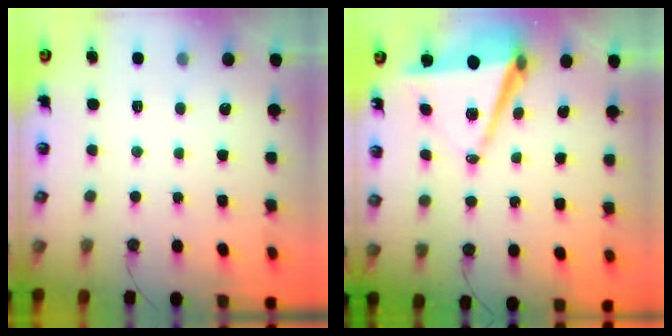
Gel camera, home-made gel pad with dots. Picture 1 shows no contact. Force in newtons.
{"total": 8.4, "press": 7.3, "slide": 4.1}